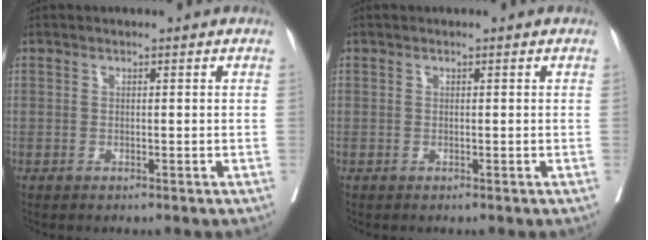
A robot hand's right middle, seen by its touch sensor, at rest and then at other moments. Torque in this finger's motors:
{"motor_torque": [0.00, 0.00, 0.00, 0.00]}